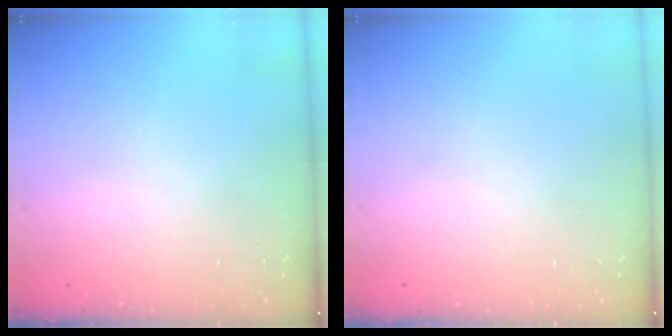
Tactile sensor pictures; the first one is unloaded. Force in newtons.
{"total": 0.0}